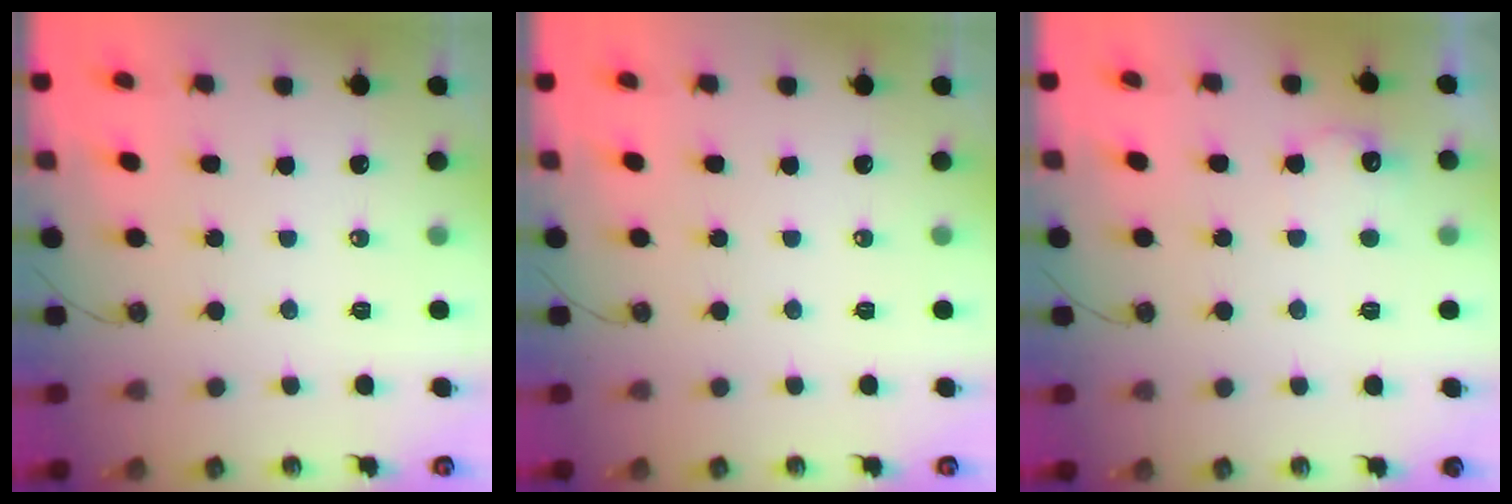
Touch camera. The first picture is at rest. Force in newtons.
{"total": 0.0}
{"total": 6.9, "press": 6.8, "slide": 1.2}